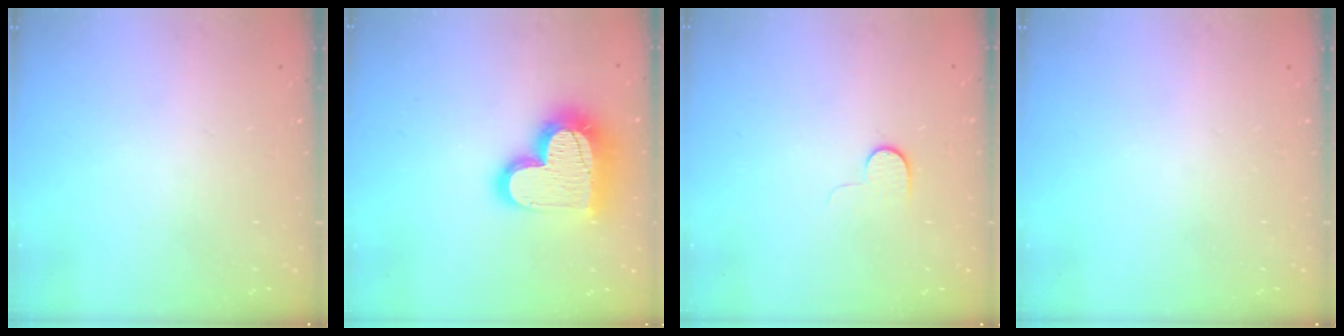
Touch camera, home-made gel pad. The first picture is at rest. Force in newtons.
{"total": 21.1, "press": 21.1, "slide": 1.5}
{"total": 4.8, "press": 4.7, "slide": 0.5}
{"total": 0.0}